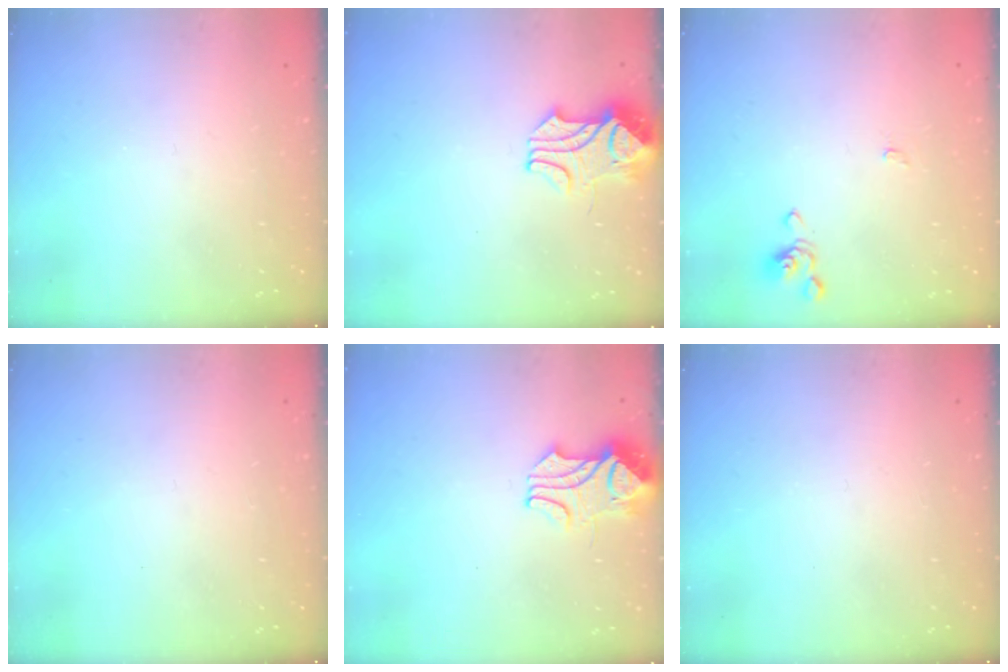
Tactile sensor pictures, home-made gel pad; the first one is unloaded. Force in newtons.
{"total": 2.4, "press": 2.2, "slide": 1.0}
{"total": 0.8, "press": 0.7, "slide": 0.2}
{"total": 0.0}
{"total": 2.4, "press": 2.2, "slide": 1.0}
{"total": 0.0}